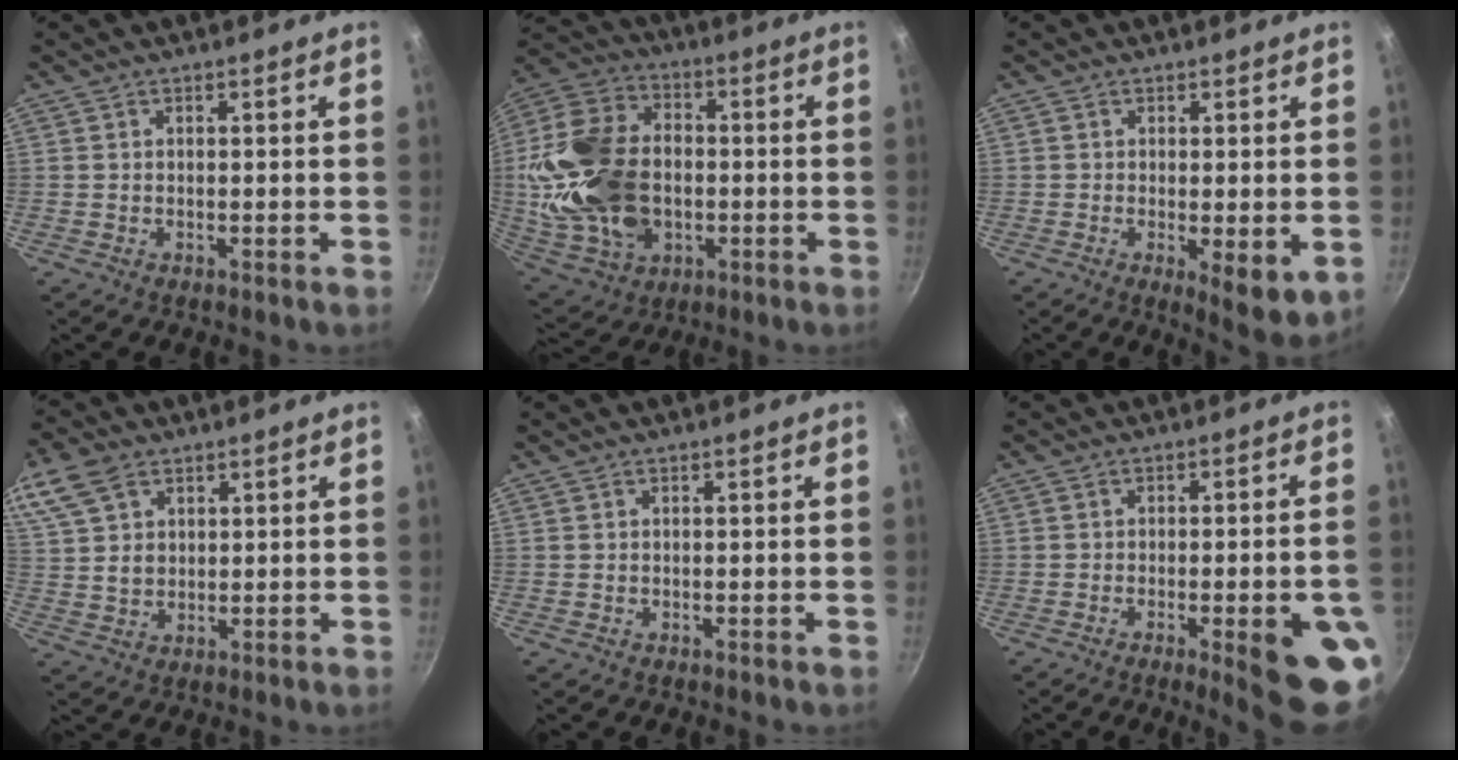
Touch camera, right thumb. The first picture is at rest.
{"total": 23.9, "force": [-1.5, 16.9, 16.9], "torque": [-0.322, 0.026, -0.018]}
{"total": 6.9, "force": [-1.2, 2.3, 6.4], "torque": [-0.086, -0.015, -0.010]}
{"total": 12.5, "force": [6.4, 8.3, 6.8], "torque": [-0.140, 0.006, 0.130]}
{"total": 0.0}
{"total": 12.4, "force": [-4.1, 3.0, 11.3], "torque": [-0.119, 0.014, -0.048]}